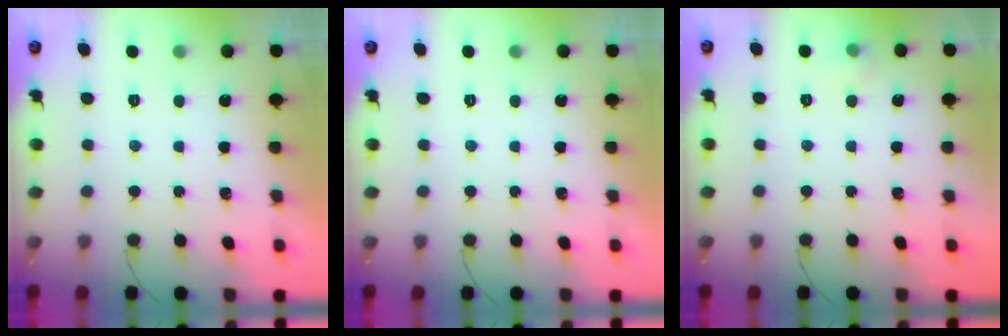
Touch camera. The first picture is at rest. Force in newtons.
{"total": 0.0}
{"total": 4.3, "press": 4.1, "slide": 1.4}